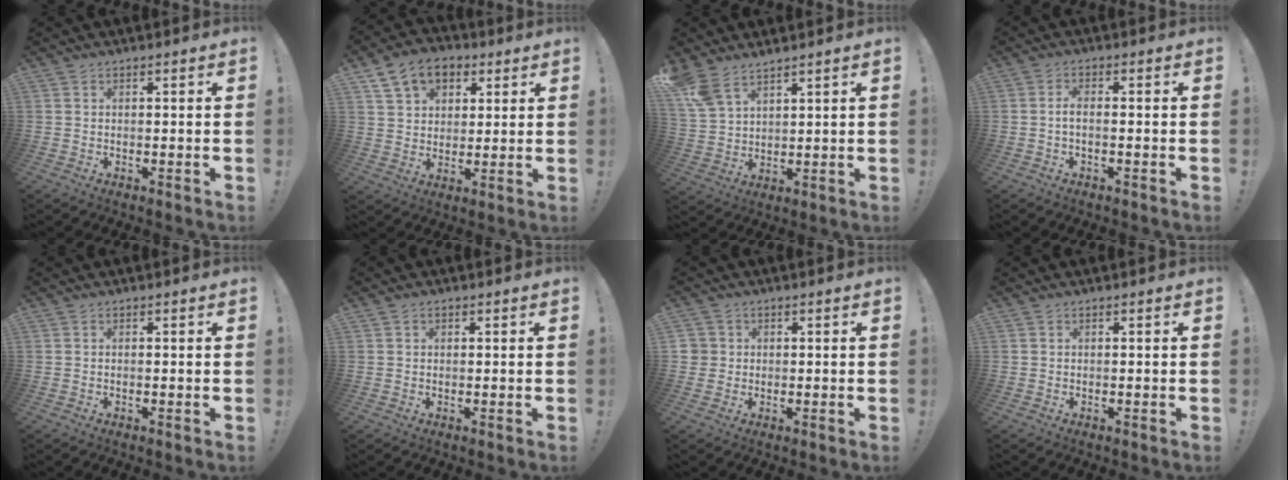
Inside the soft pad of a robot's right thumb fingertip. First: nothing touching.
{"total": 12.0, "force": [5.9, 8.7, 5.8], "torque": [-0.086, -0.020, 0.115]}
{"total": 7.7, "force": [6.2, 3.4, 3.1], "torque": [-0.065, -0.031, 0.124]}
{"total": 2.8, "force": [-0.6, 0.6, 2.7], "torque": [-0.055, 0.000, -0.012]}
{"total": 0.0}
{"total": 0.7, "force": [0.1, 0.6, 0.2], "torque": [0.002, 0.000, 0.001]}
{"total": 2.8, "force": [0.3, 2.8, 0.5], "torque": [-0.008, 0.004, 0.006]}
{"total": 0.0}